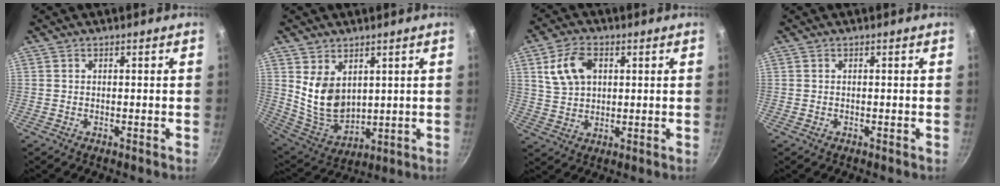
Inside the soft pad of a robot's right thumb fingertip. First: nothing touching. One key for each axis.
{"total": 10.3, "fx": 3.3, "fy": 7.1, "fz": 6.8, "tx": -0.100, "ty": -0.039, "tz": 0.085}
{"total": 9.3, "fx": 2.9, "fy": 6.2, "fz": 6.3, "tx": -0.106, "ty": 0.000, "tz": 0.054}
{"total": 0.0}